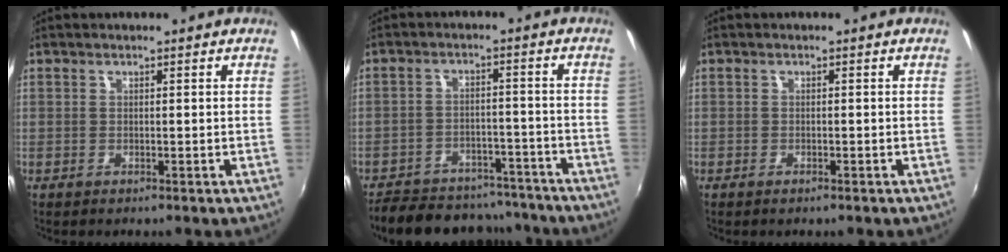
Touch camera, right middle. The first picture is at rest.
{"total": 19.1, "force": [-16.4, 7.1, 6.6], "torque": [-0.150, 0.018, -0.214]}
{"total": 0.7, "force": [-0.5, 0.1, 0.3], "torque": [-0.007, -0.003, -0.011]}